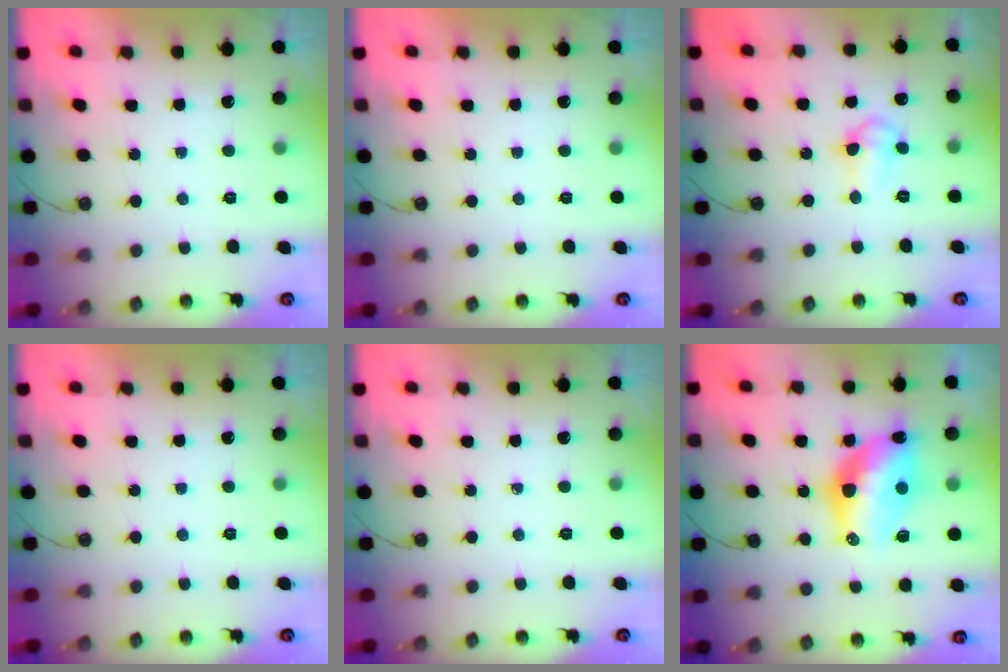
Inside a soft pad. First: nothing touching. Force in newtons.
{"total": 0.0}
{"total": 7.8, "press": 6.7, "slide": 4.1}
{"total": 0.0}
{"total": 0.0}
{"total": 14.3, "press": 13.7, "slide": 4.0}